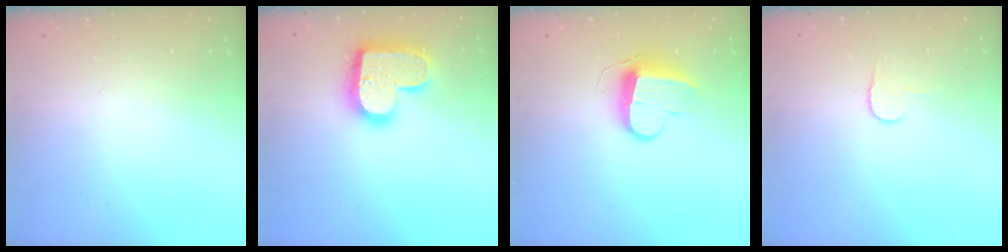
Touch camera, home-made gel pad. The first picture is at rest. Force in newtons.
{"total": 17.8, "press": 17.7, "slide": 1.1}
{"total": 9.6, "press": 9.6, "slide": 0.2}
{"total": 5.4, "press": 5.4, "slide": 0.5}